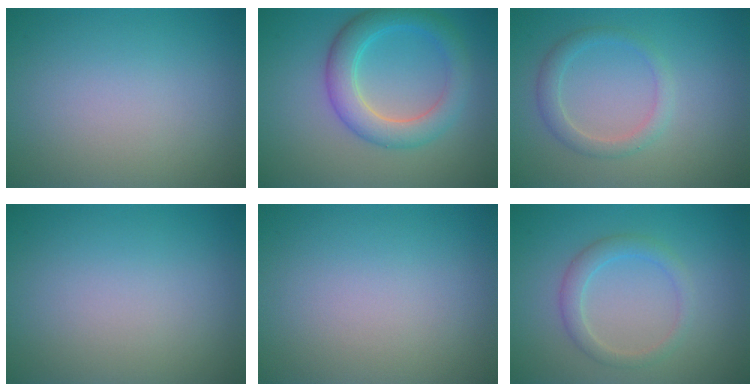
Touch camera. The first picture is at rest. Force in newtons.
{"total": 4.7, "press": 4.7, "slide": 0.4}
{"total": 2.1, "press": 2.1, "slide": 0.2}
{"total": 0.0}
{"total": 0.0}
{"total": 2.2, "press": 2.2, "slide": 0.0}